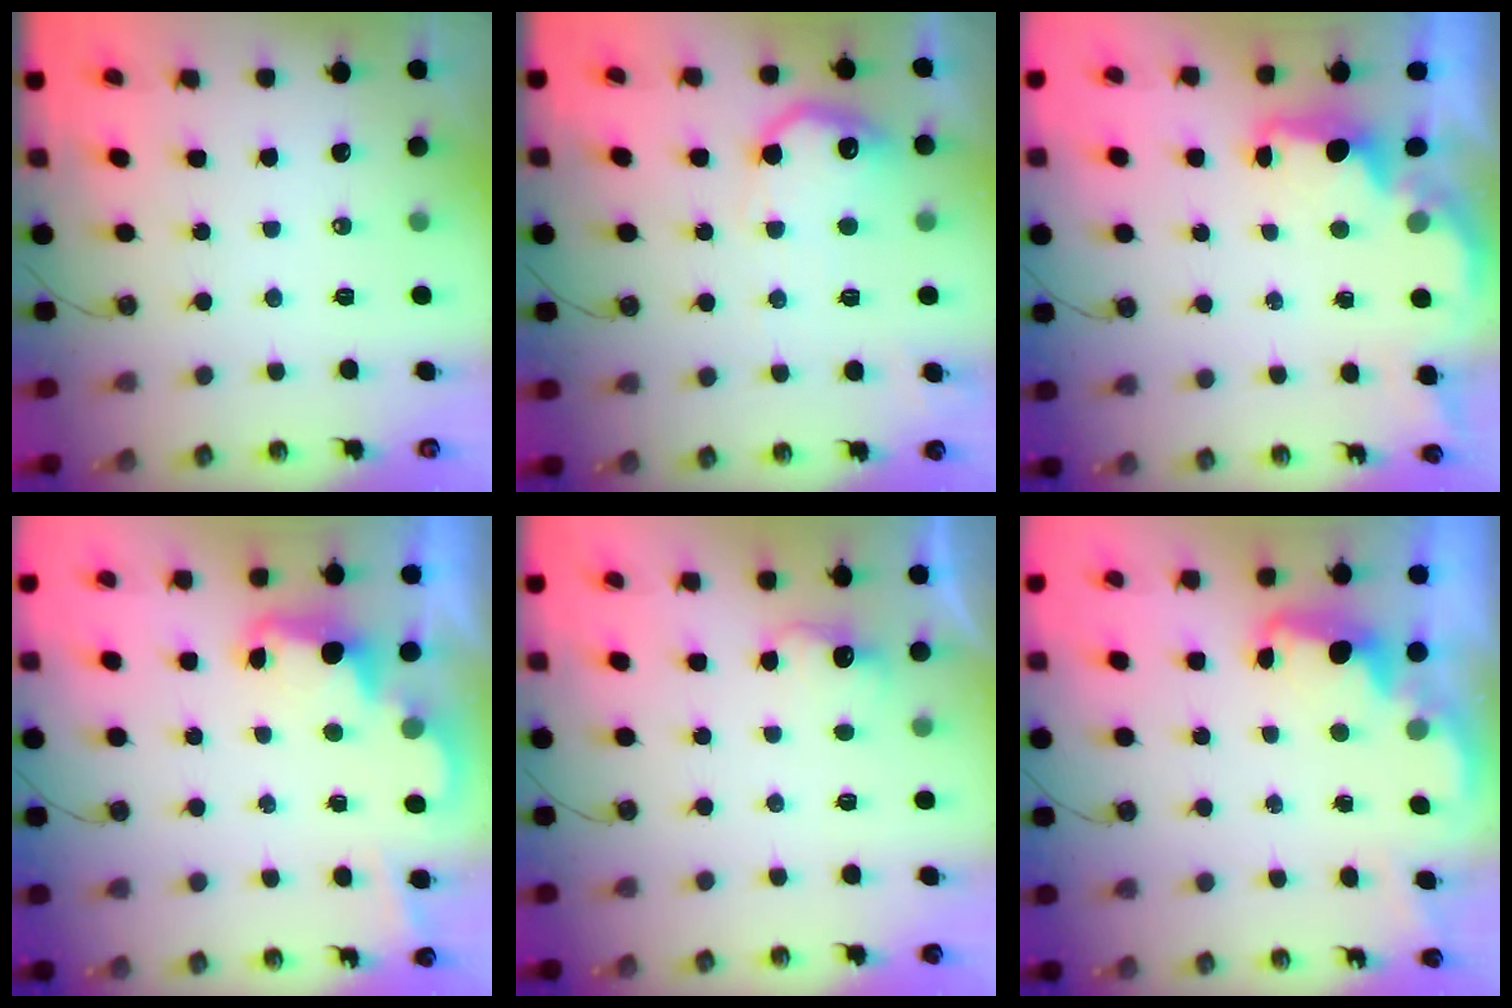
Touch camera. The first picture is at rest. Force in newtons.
{"total": 13.5, "press": 13.5, "slide": 0.8}
{"total": 1.6, "press": 1.5, "slide": 0.5}
{"total": 2.4, "press": 2.4, "slide": 0.6}
{"total": 2.7, "press": 2.6, "slide": 0.9}
{"total": 2.5, "press": 2.5, "slide": 0.5}